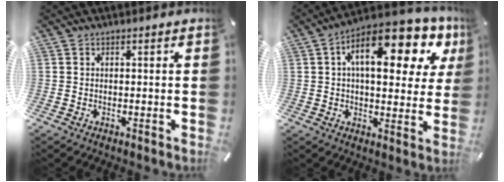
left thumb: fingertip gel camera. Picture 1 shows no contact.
{"total": 17.1, "force": [7.5, 7.3, 13.6], "torque": [-0.210, -0.029, 0.119]}